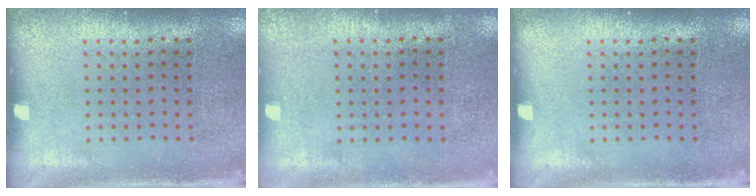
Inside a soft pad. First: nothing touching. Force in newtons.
{"total": 0.0}
{"total": 0.0}